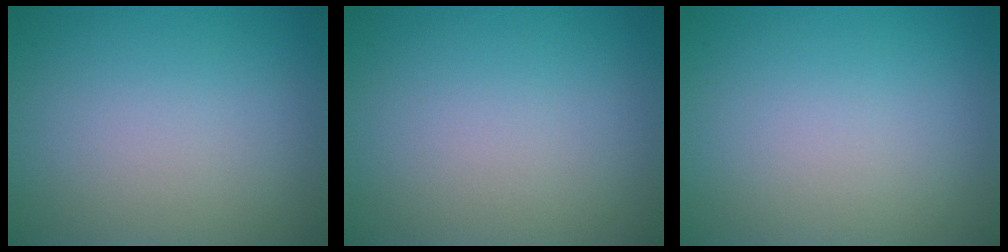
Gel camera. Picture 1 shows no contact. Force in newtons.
{"total": 0.0}
{"total": 0.0}